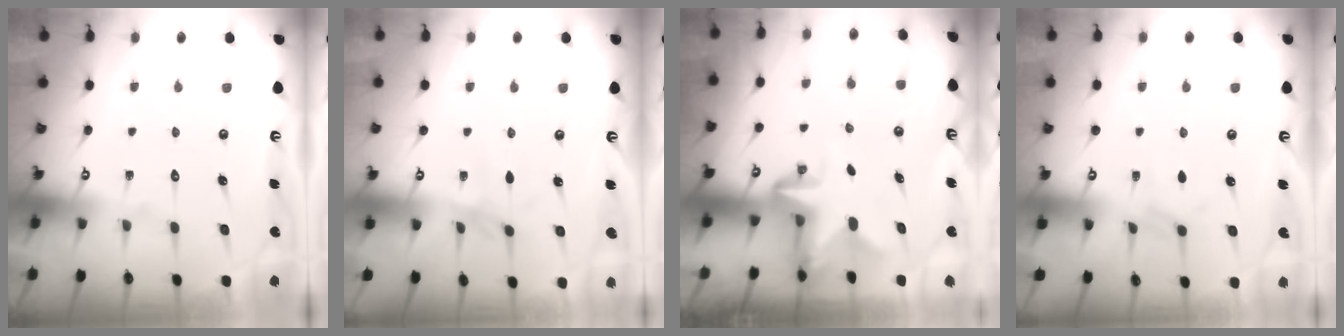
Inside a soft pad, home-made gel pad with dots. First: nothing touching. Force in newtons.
{"total": 0.9, "press": 0.8, "slide": 0.3}
{"total": 2.5, "press": 2.5, "slide": 0.5}
{"total": 3.0, "press": 2.9, "slide": 0.4}